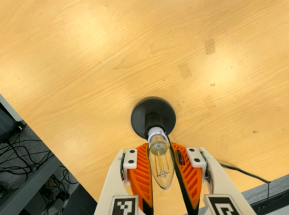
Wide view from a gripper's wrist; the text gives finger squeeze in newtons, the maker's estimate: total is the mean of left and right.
{"total": 12.0, "left": 11.6, "right": 12.4}